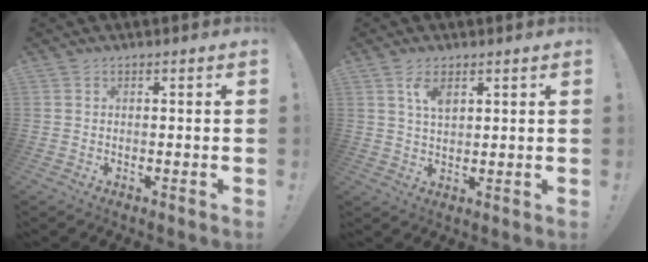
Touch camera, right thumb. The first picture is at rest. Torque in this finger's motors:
{"motor_torque": [-0.04, 0.20, 0.25, -0.18, 0.01]}